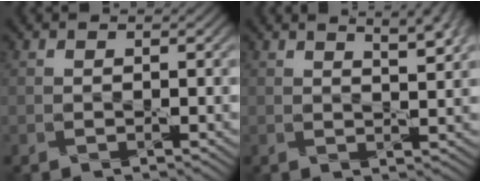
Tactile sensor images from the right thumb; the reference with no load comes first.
{"total": 5.7, "force": [3.5, 1.5, 4.3], "torque": [-0.057, 0.013, 0.045]}